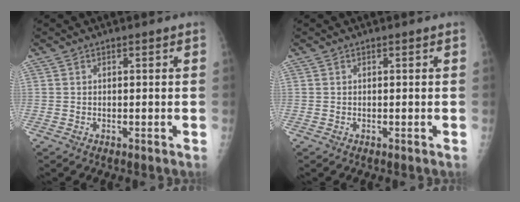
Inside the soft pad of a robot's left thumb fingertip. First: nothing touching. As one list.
[{"total": 0.0}]